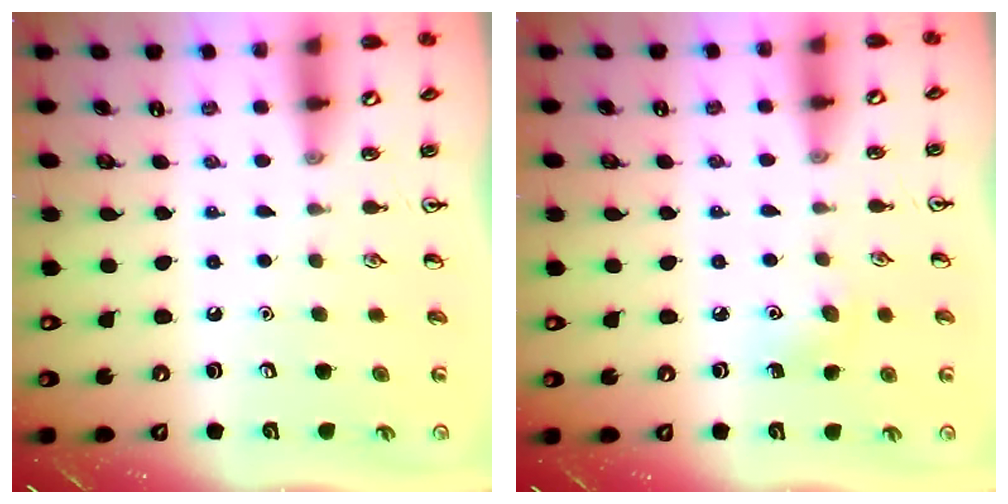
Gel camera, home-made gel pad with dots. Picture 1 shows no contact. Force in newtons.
{"total": 6.6, "press": 6.4, "slide": 1.6}